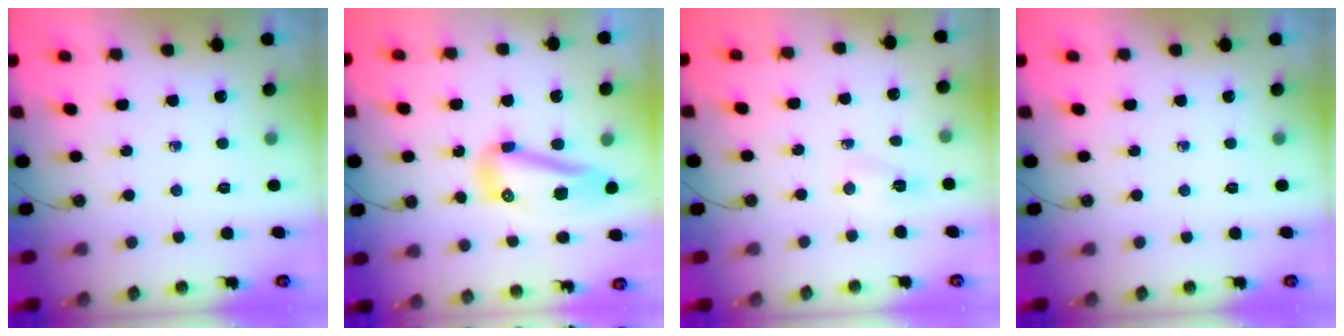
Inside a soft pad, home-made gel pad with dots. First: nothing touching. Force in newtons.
{"total": 11.8, "press": 11.7, "slide": 1.5}
{"total": 4.1, "press": 4.1, "slide": 0.4}
{"total": 0.0}